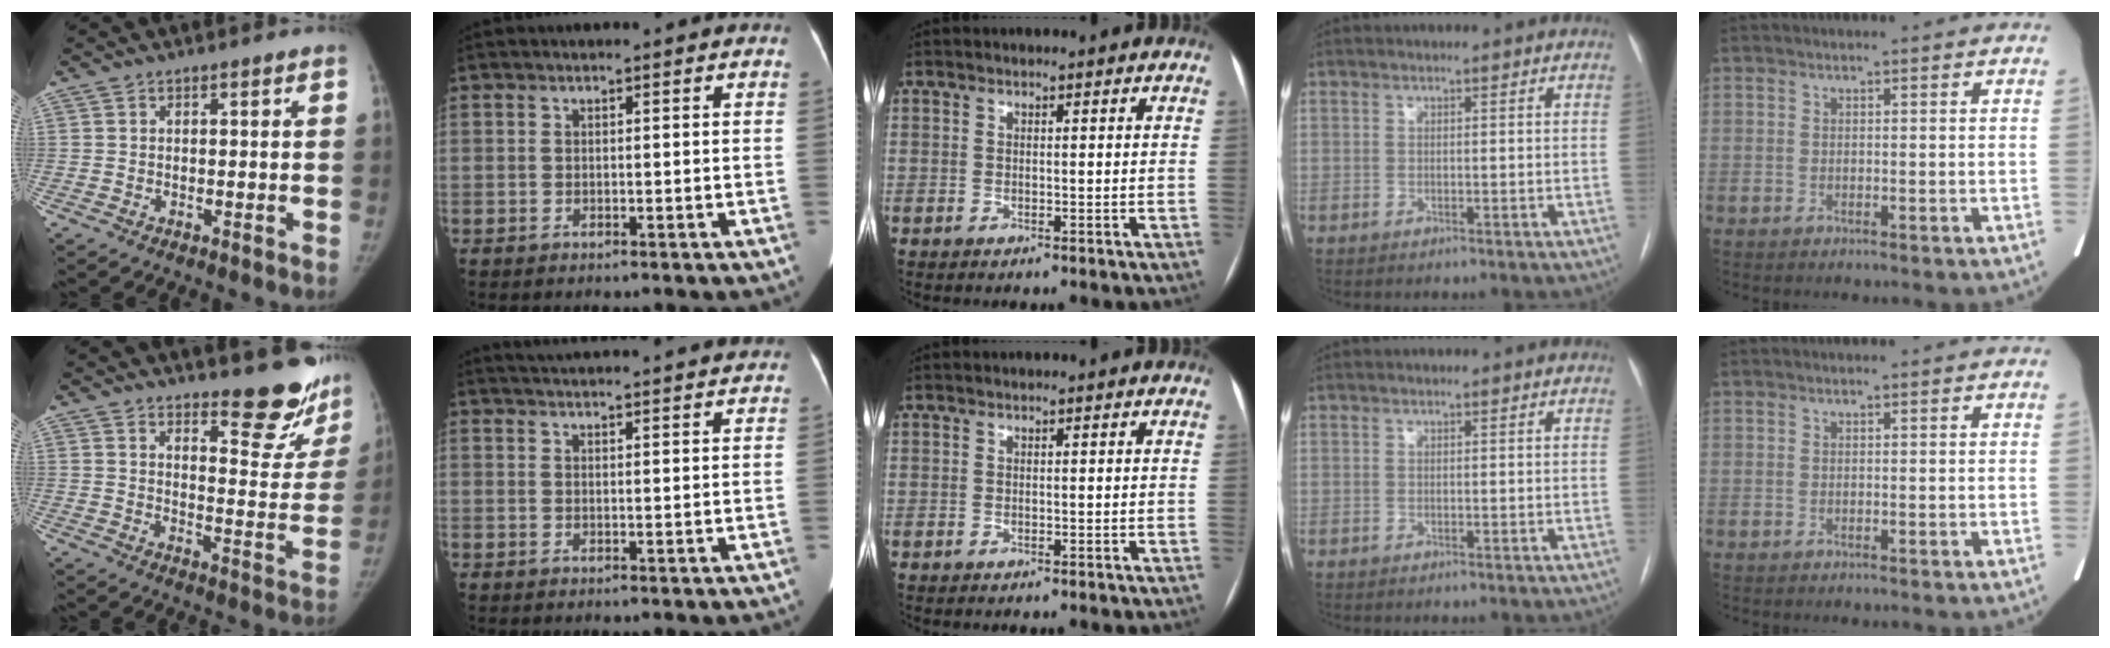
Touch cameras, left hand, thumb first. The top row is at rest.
{"thumb": {"total": 13.6, "force": [11.6, 3.9, 6.0], "torque": [-0.030, -0.110, 0.144]}, "index": {"total": 14.1, "force": [13.3, 0.7, 4.6], "torque": [-0.072, 0.019, 0.170]}}